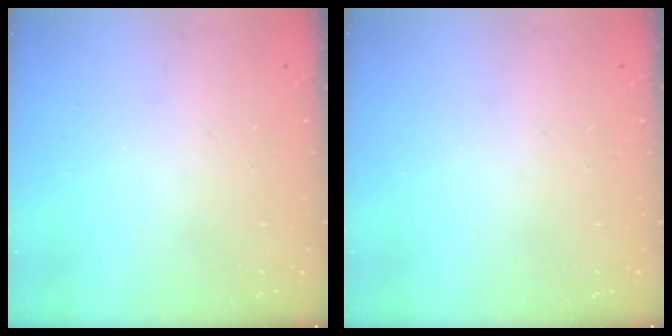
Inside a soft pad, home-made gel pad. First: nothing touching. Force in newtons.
{"total": 0.0}